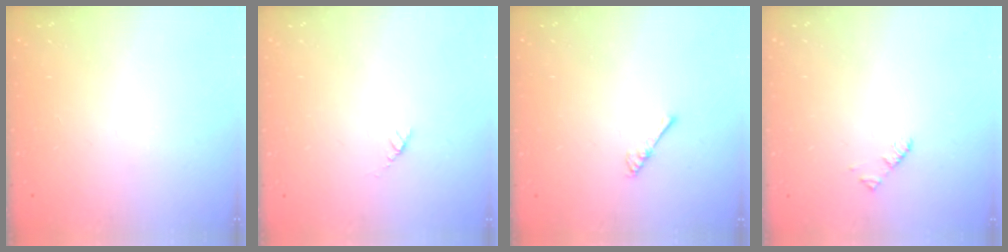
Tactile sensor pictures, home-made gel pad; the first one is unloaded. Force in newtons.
{"total": 2.7, "press": 2.6, "slide": 0.4}
{"total": 1.8, "press": 1.7, "slide": 0.4}
{"total": 1.9, "press": 1.9, "slide": 0.3}